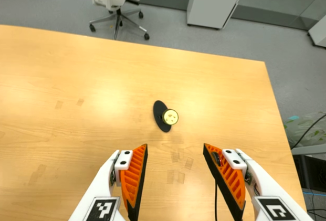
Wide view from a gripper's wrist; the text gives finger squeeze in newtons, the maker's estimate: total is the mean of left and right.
{"total": 0.0}